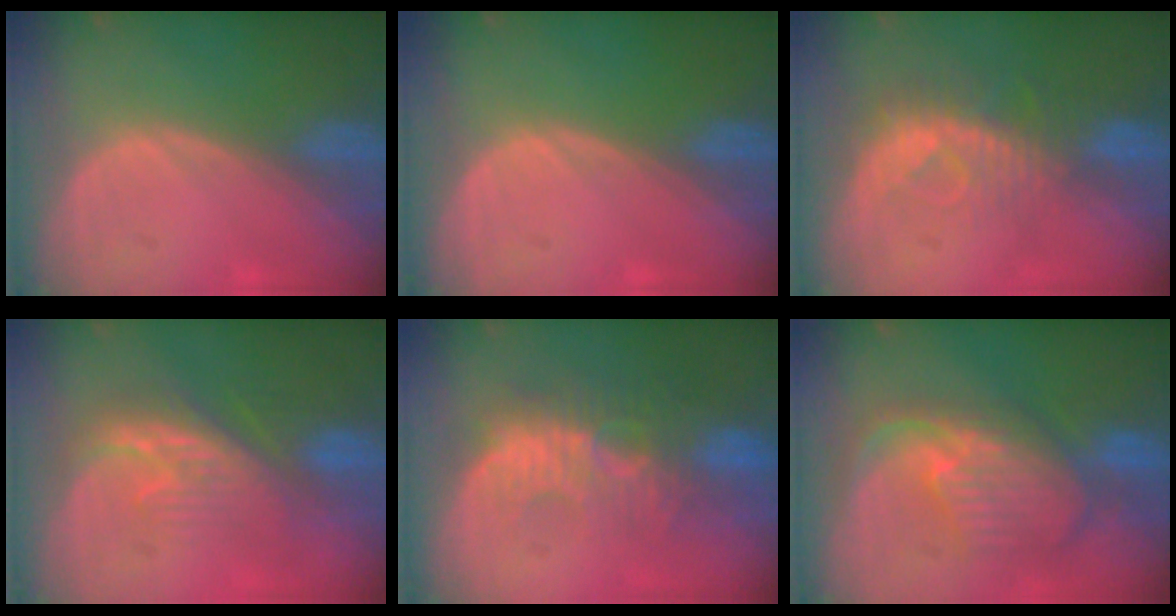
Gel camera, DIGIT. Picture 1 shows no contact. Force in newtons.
{"total": 0.0}
{"total": 8.2, "press": 7.4, "slide": 3.5}
{"total": 8.0, "press": 7.9, "slide": 1.5}
{"total": 10.5, "press": 9.5, "slide": 4.5}
{"total": 10.5, "press": 9.5, "slide": 4.7}